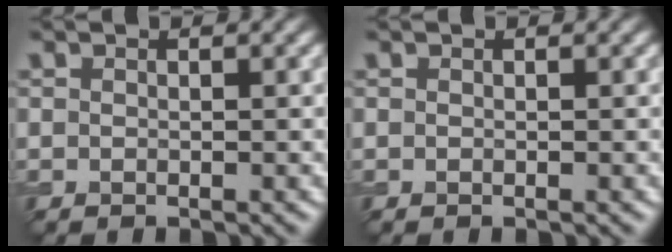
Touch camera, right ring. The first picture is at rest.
{"total": 0.0}